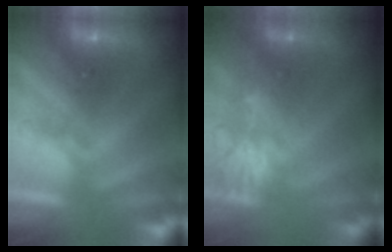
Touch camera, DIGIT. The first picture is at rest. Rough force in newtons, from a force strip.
{"total": 5.2}